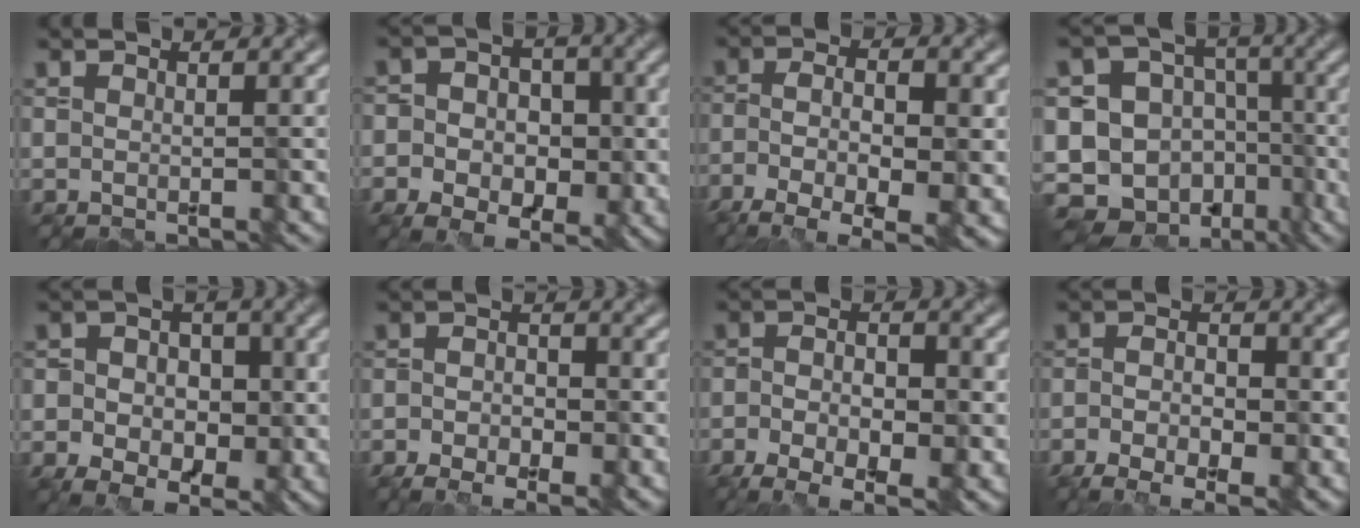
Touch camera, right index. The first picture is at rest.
{"total": 6.5, "force": [-2.3, 4.7, 3.9], "torque": [-0.039, -0.001, -0.034]}
{"total": 8.0, "force": [-3.3, 2.5, 6.9], "torque": [-0.121, -0.006, -0.044]}
{"total": 14.9, "force": [-7.7, 12.0, 4.4], "torque": [-0.096, -0.016, -0.098]}
{"total": 6.5, "force": [-1.9, 4.4, 4.4], "torque": [-0.060, -0.004, -0.021]}
{"total": 4.2, "force": [-2.5, 1.9, 2.8], "torque": [-0.049, -0.003, -0.035]}
{"total": 7.6, "force": [-3.2, 3.1, 6.2], "torque": [-0.109, -0.004, -0.043]}
{"total": 5.4, "force": [-2.8, 2.2, 4.1], "torque": [-0.075, 0.000, -0.040]}